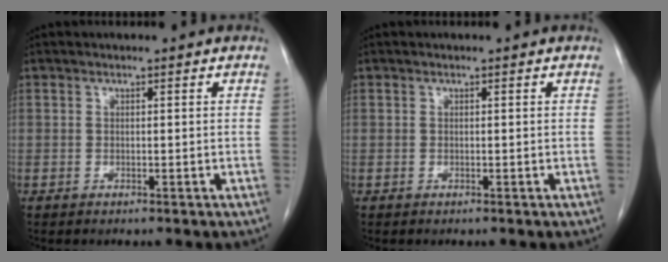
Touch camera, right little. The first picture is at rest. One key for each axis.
{"total": 0.0}